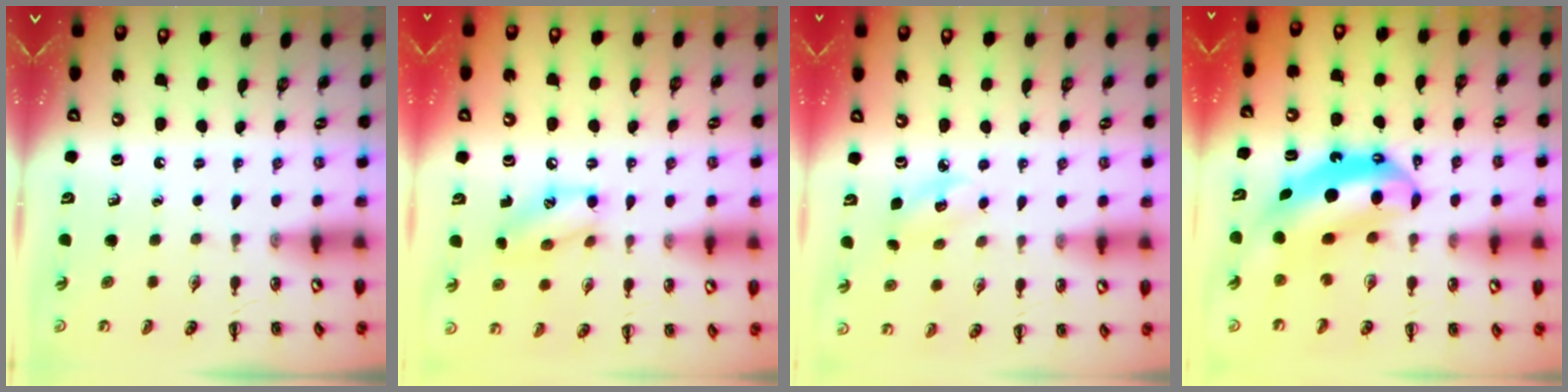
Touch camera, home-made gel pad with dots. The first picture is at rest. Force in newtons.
{"total": 11.6, "press": 11.4, "slide": 2.1}
{"total": 5.5, "press": 5.4, "slide": 1.0}
{"total": 10.9, "press": 10.7, "slide": 2.5}